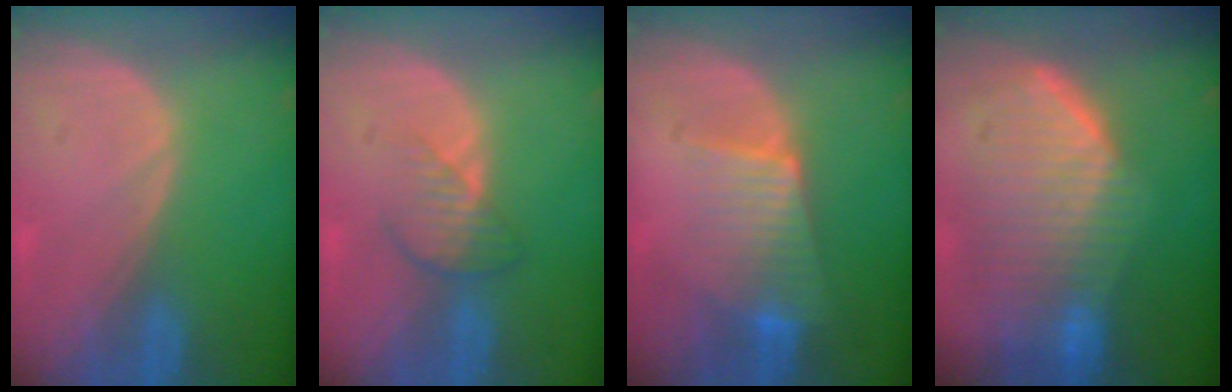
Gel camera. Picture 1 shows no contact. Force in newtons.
{"total": 3.9, "press": 3.5, "slide": 1.7}
{"total": 6.7, "press": 6.2, "slide": 2.4}
{"total": 10.2, "press": 9.0, "slide": 4.8}